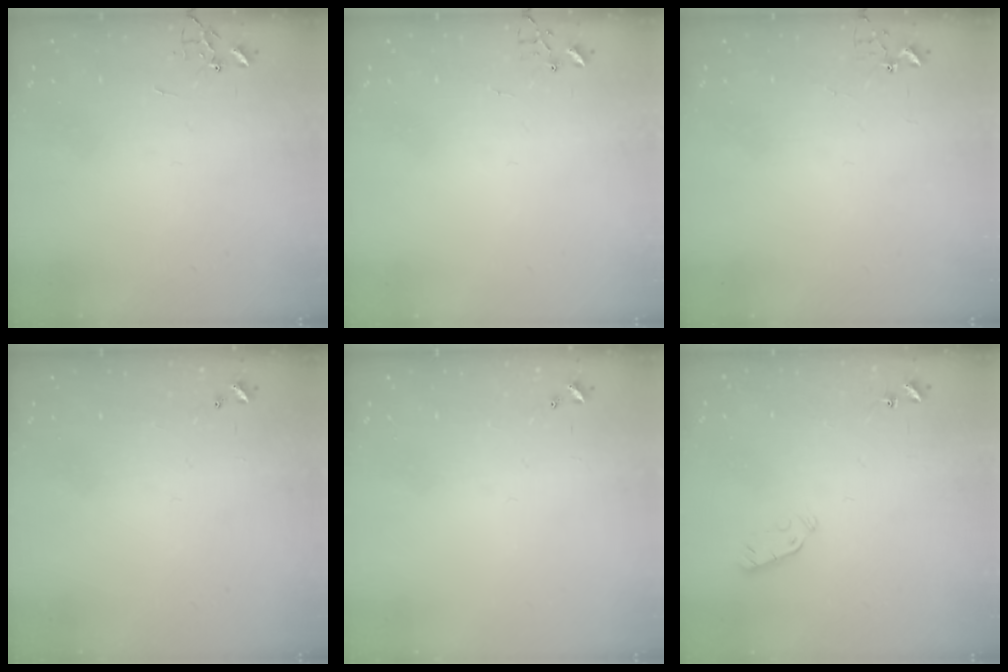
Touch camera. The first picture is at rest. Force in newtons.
{"total": 3.8, "press": 3.8, "slide": 0.5}
{"total": 2.7, "press": 2.7, "slide": 0.2}
{"total": 0.0}
{"total": 0.0}
{"total": 3.3, "press": 3.1, "slide": 1.0}